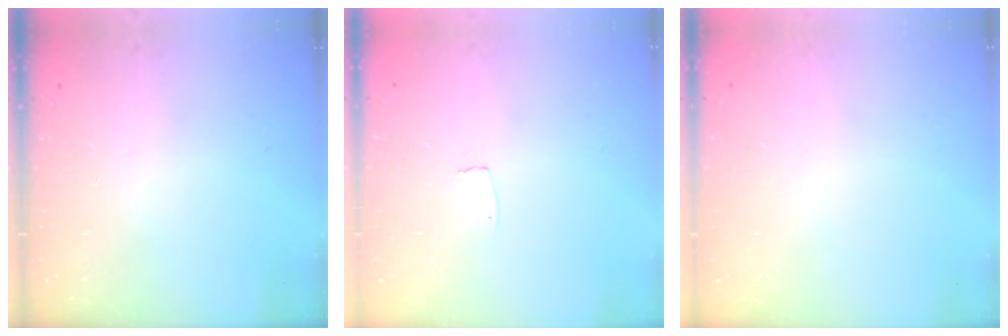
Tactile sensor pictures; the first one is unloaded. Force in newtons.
{"total": 3.0, "press": 3.0, "slide": 0.2}
{"total": 0.0}